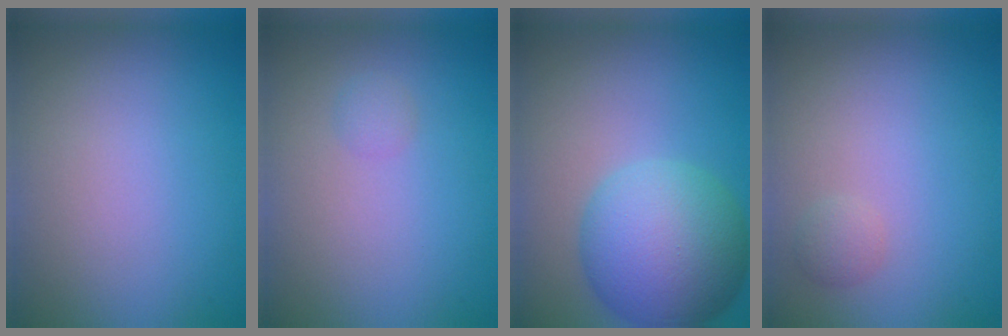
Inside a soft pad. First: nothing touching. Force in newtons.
{"total": 0.8, "press": 0.8, "slide": 0.1}
{"total": 9.6, "press": 9.6, "slide": 0.5}
{"total": 1.0, "press": 1.0, "slide": 0.1}